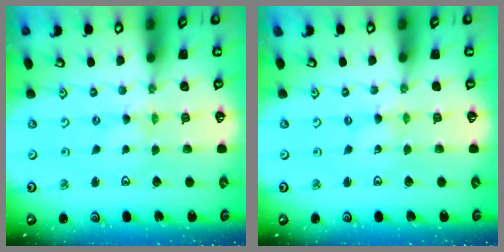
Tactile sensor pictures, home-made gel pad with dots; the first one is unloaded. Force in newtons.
{"total": 0.0}